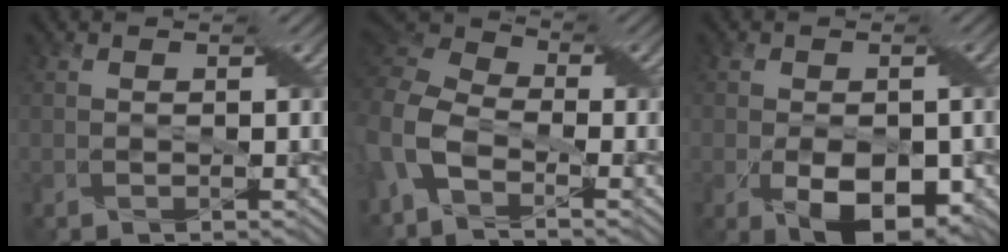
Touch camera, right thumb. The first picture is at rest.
{"total": 9.1, "force": [-3.4, 5.7, 6.3], "torque": [-0.184, -0.010, -0.080]}
{"total": 7.9, "force": [-2.2, 4.8, 5.9], "torque": [-0.123, -0.035, -0.023]}